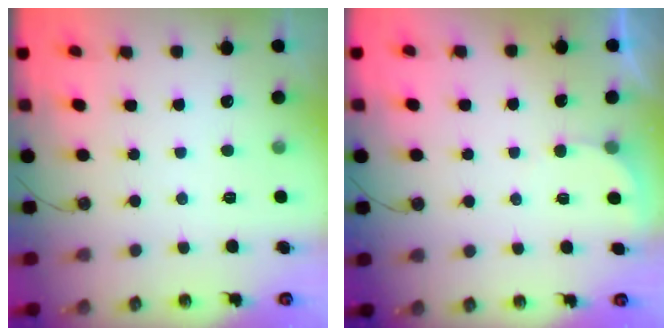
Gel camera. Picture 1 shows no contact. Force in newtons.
{"total": 1.4, "press": 1.4, "slide": 0.1}